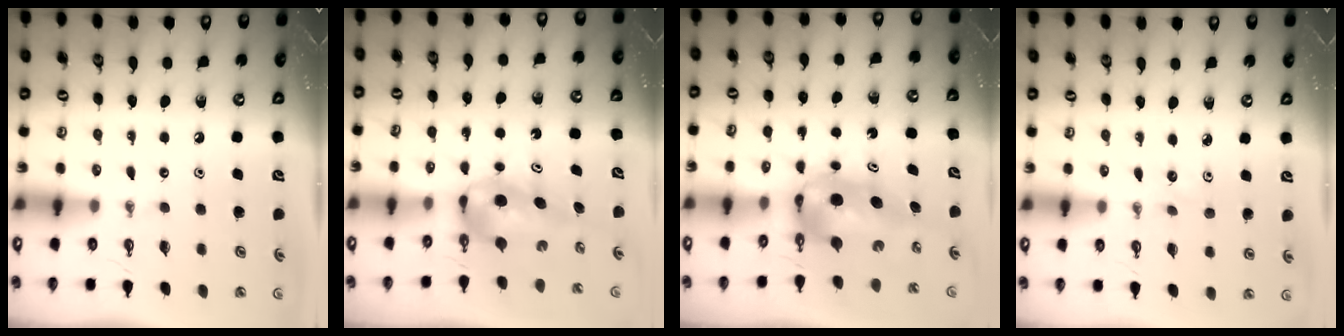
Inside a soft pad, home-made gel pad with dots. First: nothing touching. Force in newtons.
{"total": 5.3, "press": 4.9, "slide": 2.0}
{"total": 6.5, "press": 6.5, "slide": 0.4}
{"total": 4.2, "press": 4.1, "slide": 0.9}